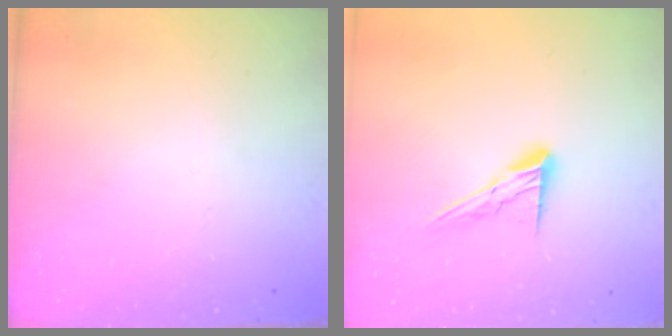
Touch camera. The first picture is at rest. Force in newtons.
{"total": 9.8, "press": 9.8, "slide": 0.5}